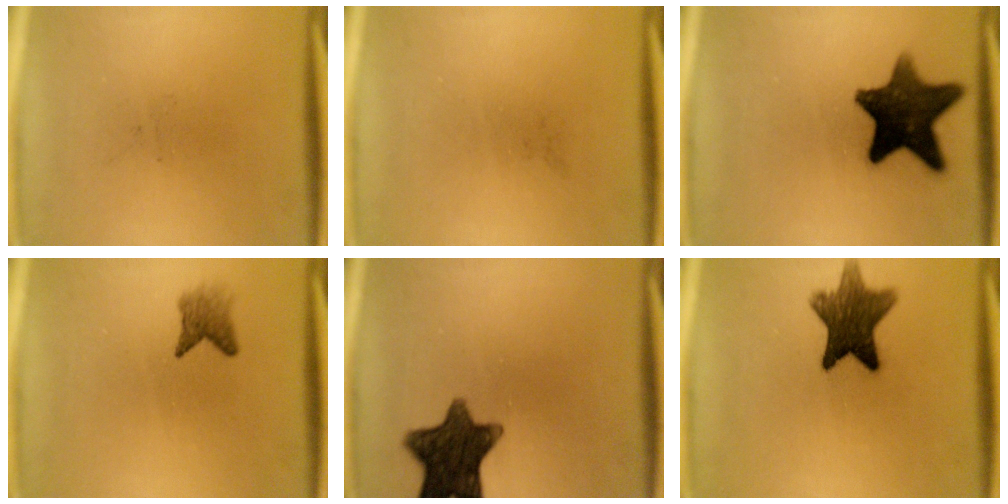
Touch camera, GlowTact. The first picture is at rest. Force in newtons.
{"total": 0.0}
{"total": 13.8}
{"total": 2.4}
{"total": 11.9}
{"total": 10.5}